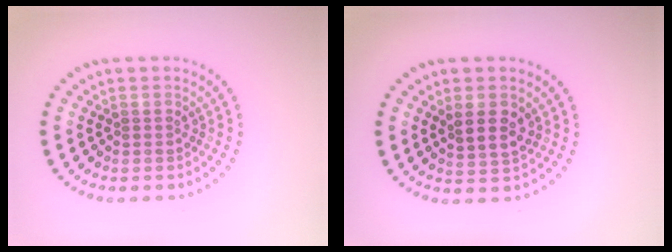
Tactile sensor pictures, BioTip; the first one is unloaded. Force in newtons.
{"total": 2.6, "press": 2.4, "slide": 1.0}